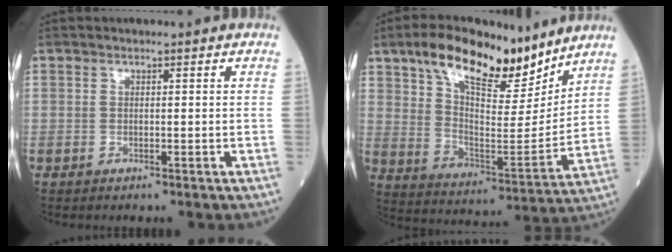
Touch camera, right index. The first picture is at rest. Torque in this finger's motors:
{"motor_torque": [1.12, 1.02, 0.39, 0.09]}